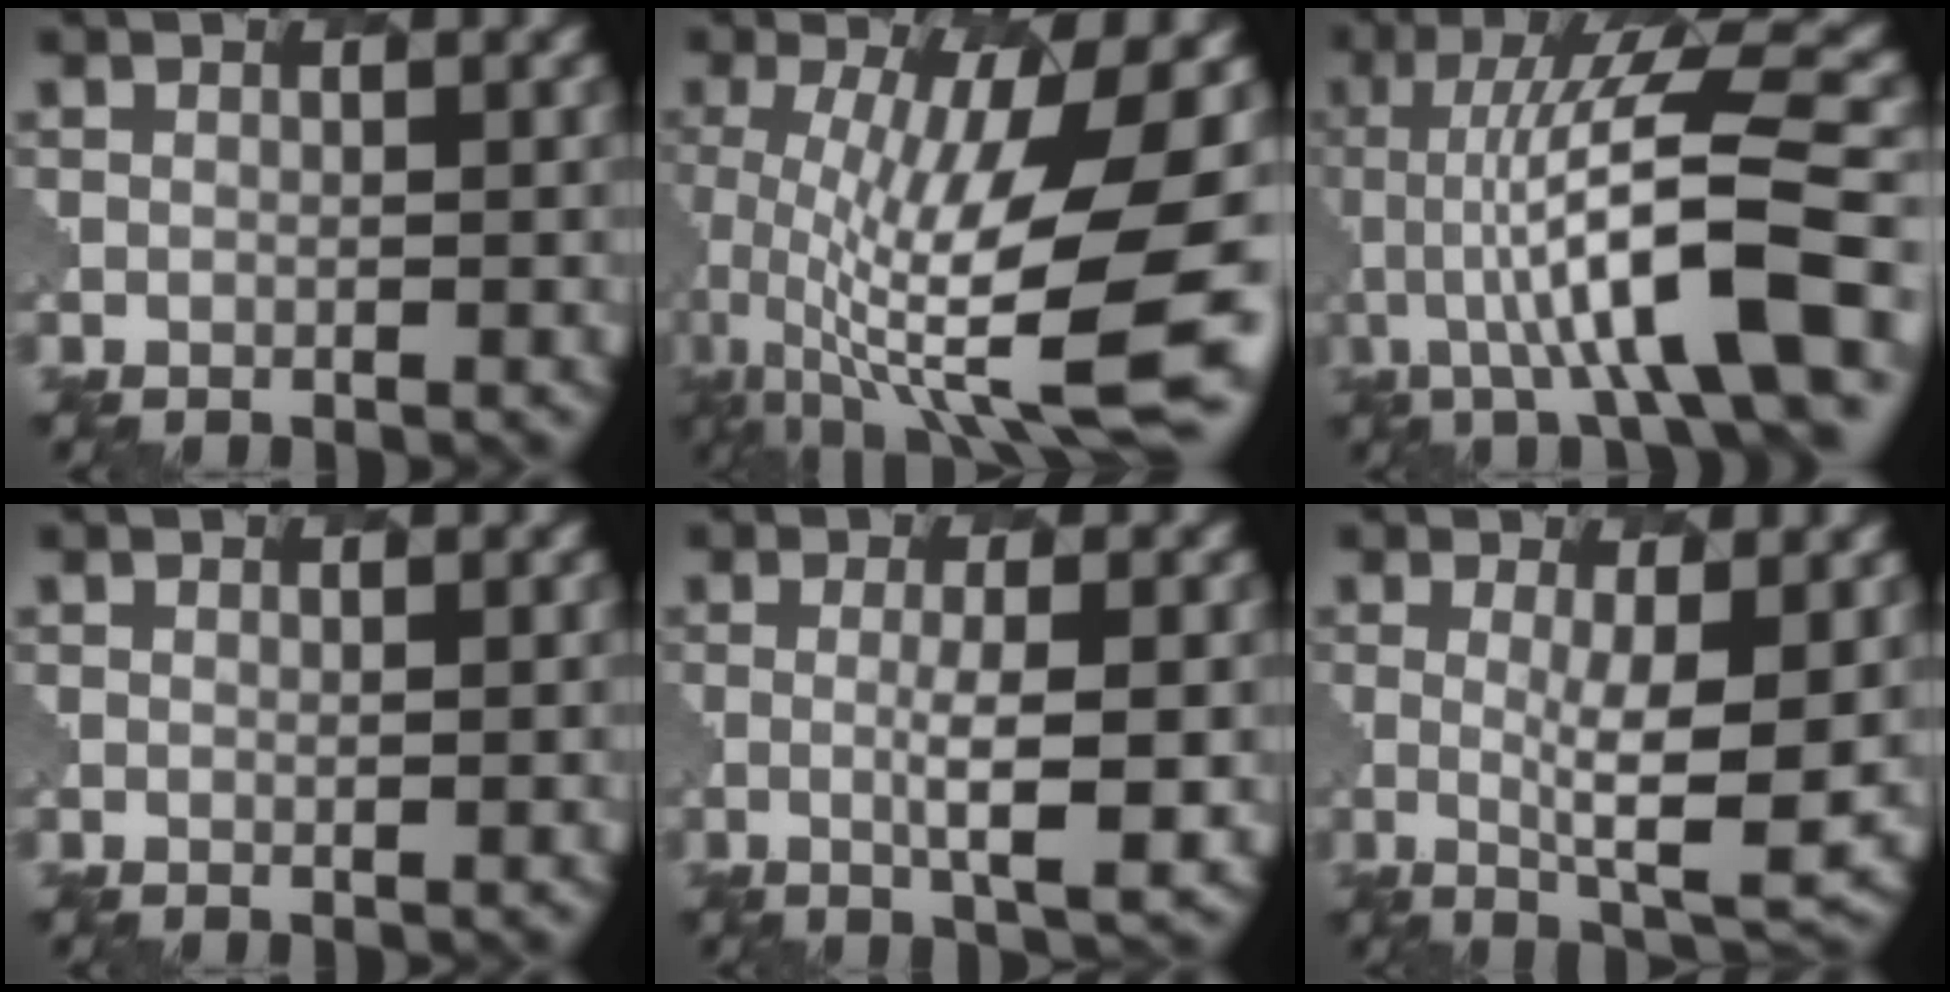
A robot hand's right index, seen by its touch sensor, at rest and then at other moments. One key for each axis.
{"total": 13.4, "fx": -0.7, "fy": 3.7, "fz": 12.8, "tx": -0.224, "ty": -0.019, "tz": -0.001}
{"total": 10.9, "fx": -1.6, "fy": 2.1, "fz": 10.6, "tx": -0.161, "ty": 0.023, "tz": -0.027}
{"total": 0.7, "fx": 0.6, "fy": 0.0, "fz": 0.2, "tx": -0.002, "ty": -0.002, "tz": 0.011}
{"total": 3.7, "fx": 0.1, "fy": 0.7, "fz": 3.6, "tx": -0.061, "ty": -0.005, "tz": 0.002}
{"total": 5.2, "fx": 0.7, "fy": 1.1, "fz": 5.1, "tx": -0.085, "ty": -0.014, "tz": 0.016}